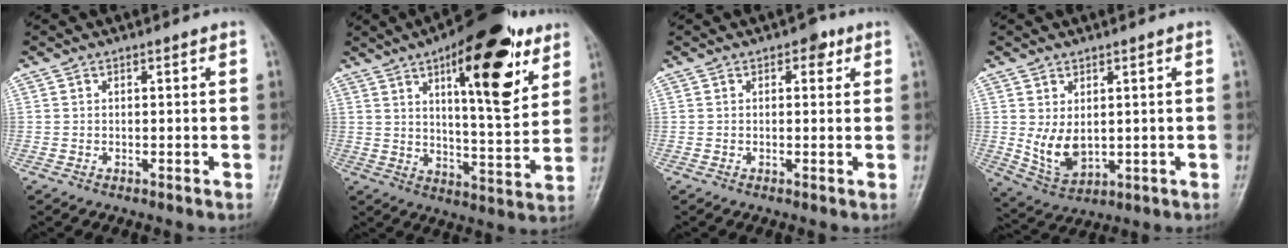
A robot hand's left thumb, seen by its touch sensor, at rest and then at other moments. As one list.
[{"total": 21.1, "force": [10.1, 7.3, 17.0], "torque": [-0.209, -0.038, 0.146]}, {"total": 2.6, "force": [1.2, 1.7, 1.6], "torque": [-0.001, 0.001, 0.010]}, {"total": 6.9, "force": [0.7, 4.6, 5.1], "torque": [-0.082, -0.016, 0.032]}]